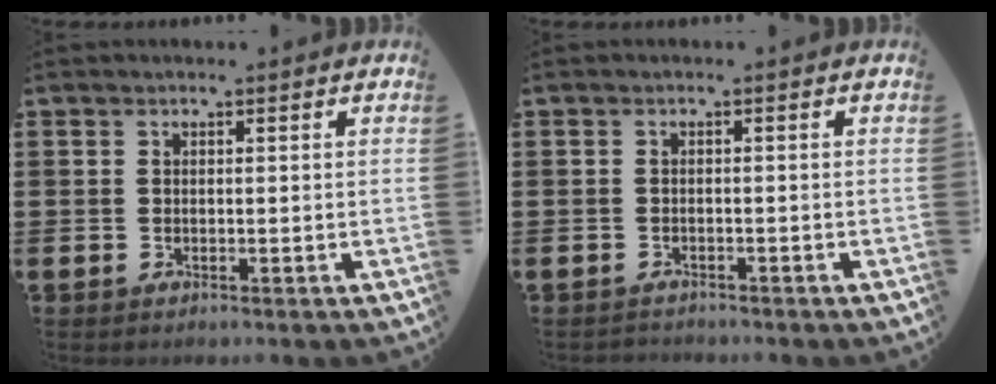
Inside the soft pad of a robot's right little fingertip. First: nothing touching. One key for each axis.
{"total": 0.7, "fx": -0.7, "fy": 0.1, "fz": -0.1, "tx": -0.001, "ty": -0.001, "tz": -0.016}